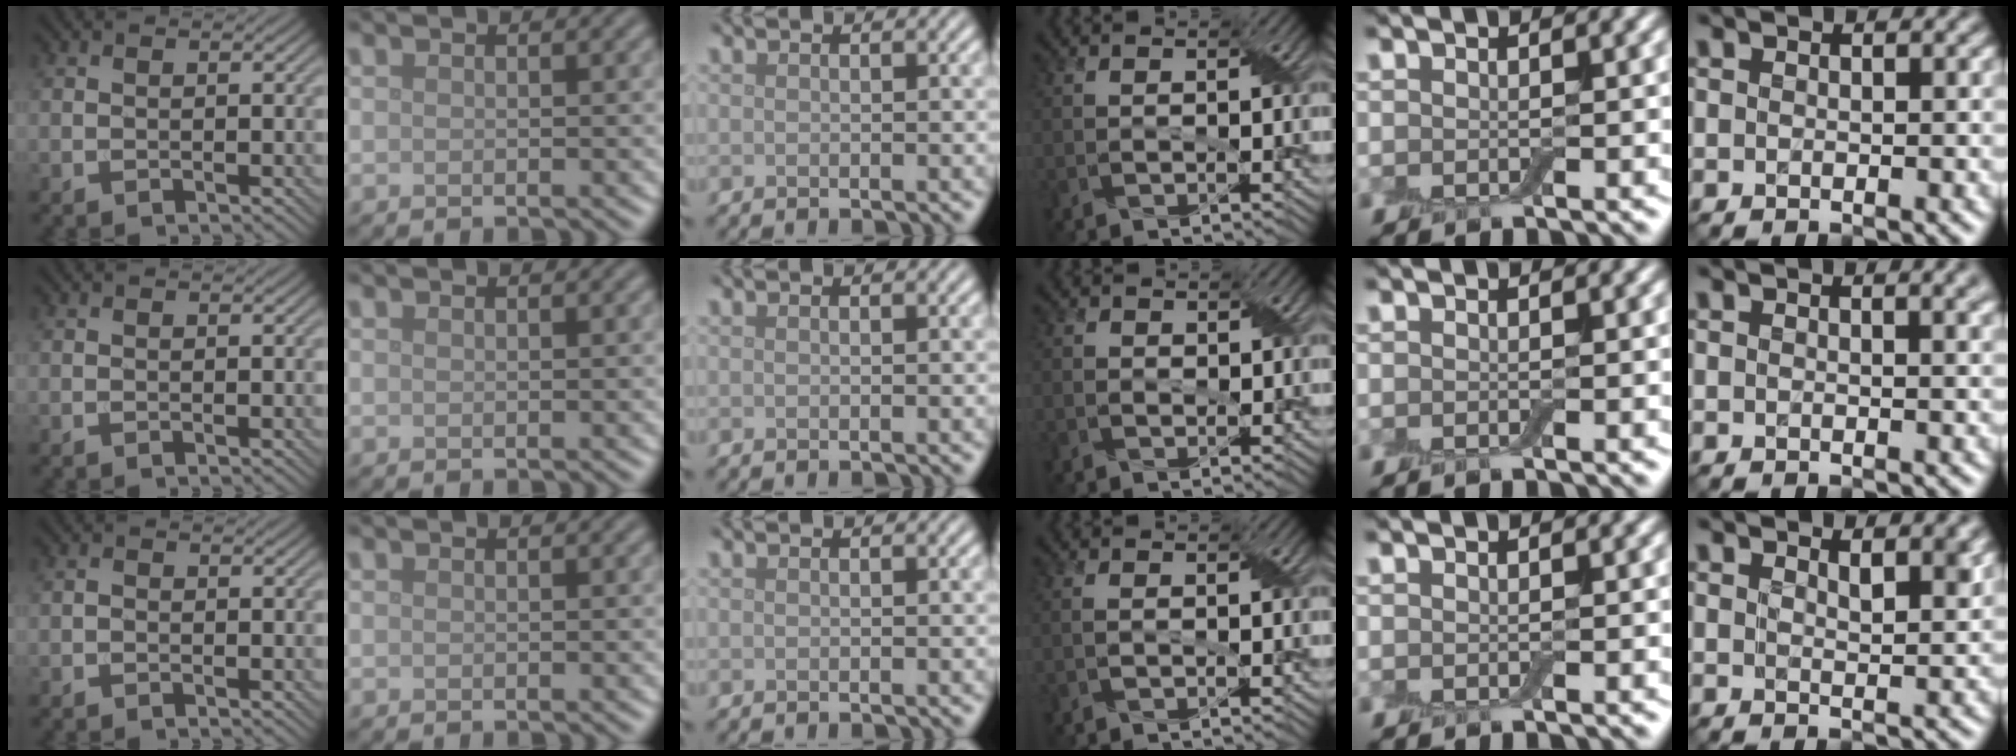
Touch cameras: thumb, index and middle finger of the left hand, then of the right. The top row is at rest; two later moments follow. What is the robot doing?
{"motion": "peel", "object": "bubble wrap"}